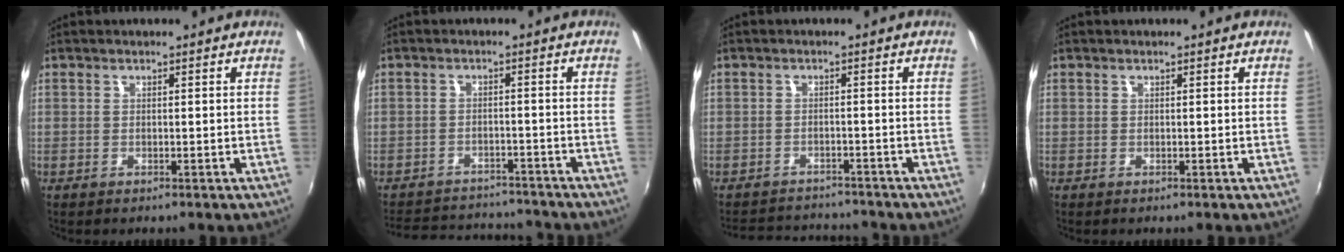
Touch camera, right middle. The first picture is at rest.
{"total": 12.1, "force": [-10.8, 4.6, 3.1], "torque": [-0.086, 0.030, -0.148]}
{"total": 7.9, "force": [-7.3, 2.6, 1.4], "torque": [-0.044, 0.023, -0.108]}
{"total": 0.0}